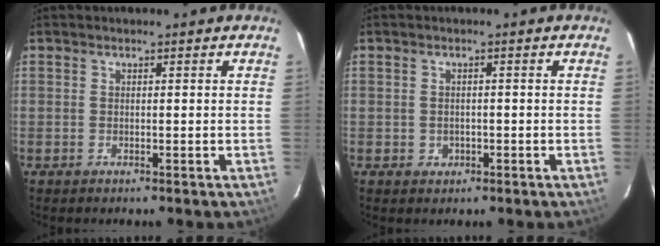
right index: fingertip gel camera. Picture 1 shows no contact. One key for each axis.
{"total": 2.0, "fx": -0.7, "fy": 1.8, "fz": 0.3, "tx": -0.004, "ty": 0.003, "tz": -0.006}